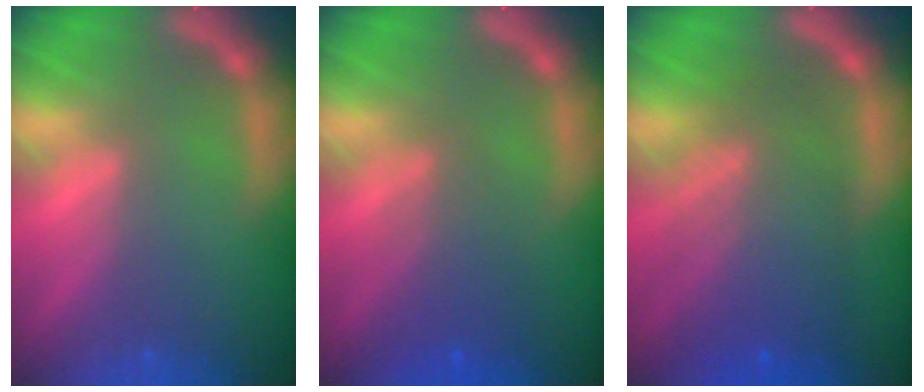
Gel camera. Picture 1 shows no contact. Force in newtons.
{"total": 3.6}
{"total": 8.1}